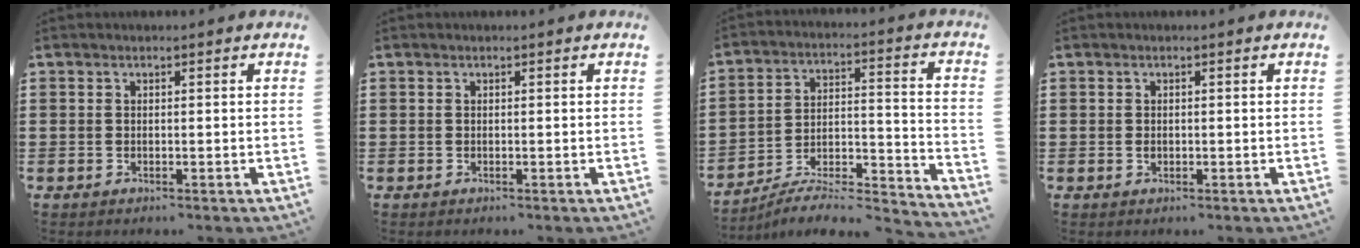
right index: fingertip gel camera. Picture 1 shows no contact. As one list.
[{"total": 0.0}, {"total": 5.8, "force": [-5.1, 1.3, 2.4], "torque": [-0.044, -0.007, -0.101]}, {"total": 0.7, "force": [-0.1, 0.6, 0.4], "torque": [-0.010, 0.001, -0.002]}]